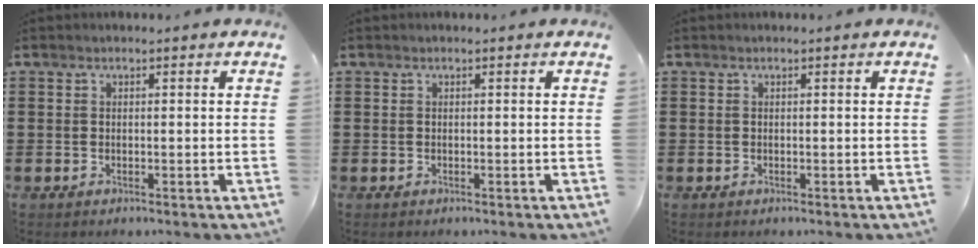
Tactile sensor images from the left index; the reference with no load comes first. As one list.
[{"total": 0.0}, {"total": 0.0}]